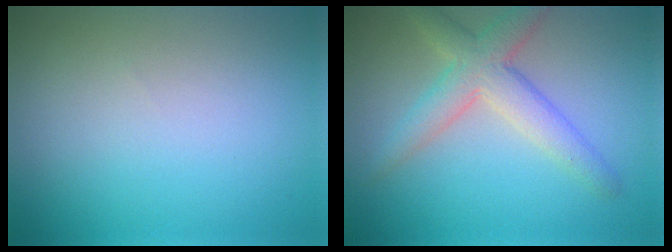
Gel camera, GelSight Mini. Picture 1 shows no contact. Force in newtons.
{"total": 4.4, "press": 4.4, "slide": 0.3}